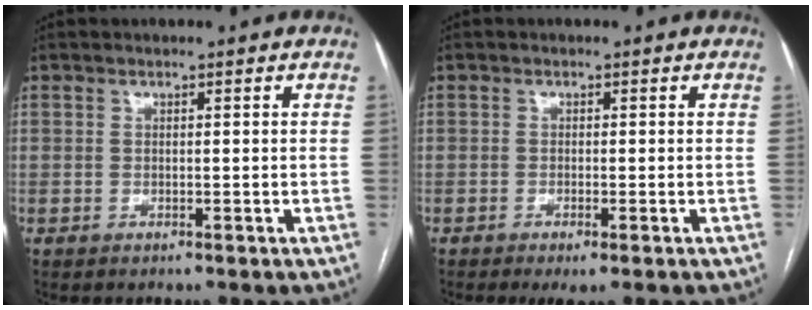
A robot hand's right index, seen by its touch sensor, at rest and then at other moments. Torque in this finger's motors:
{"motor_torque": [0.52, -0.16, 0.07, 0.03]}